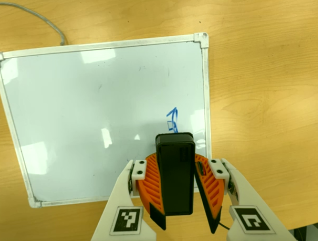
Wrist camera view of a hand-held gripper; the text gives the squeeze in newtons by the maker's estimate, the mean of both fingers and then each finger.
{"total": 9.7, "left": 10.1, "right": 9.3}